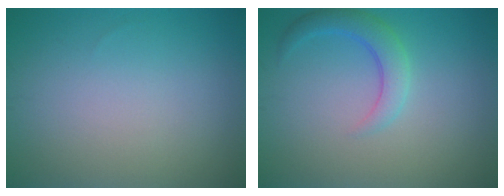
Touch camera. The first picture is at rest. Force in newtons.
{"total": 2.8, "press": 2.8, "slide": 0.4}